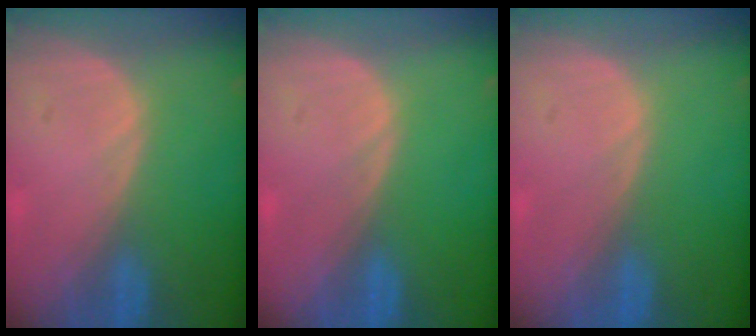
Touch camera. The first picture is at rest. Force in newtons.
{"total": 0.0}
{"total": 0.0}